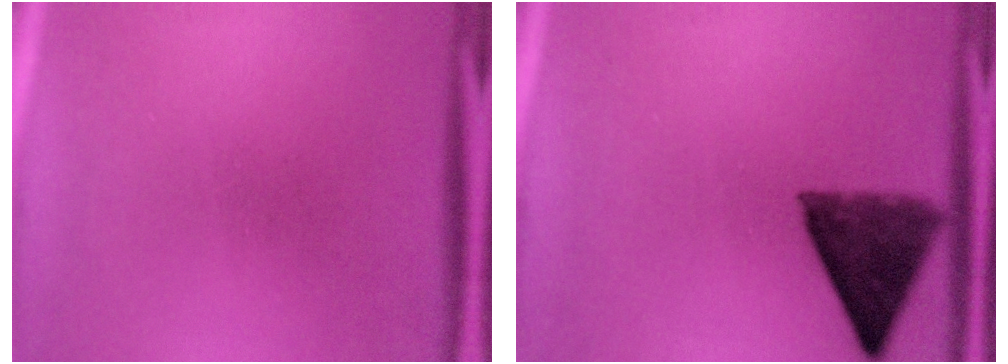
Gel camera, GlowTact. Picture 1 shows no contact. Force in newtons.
{"total": 10.3}